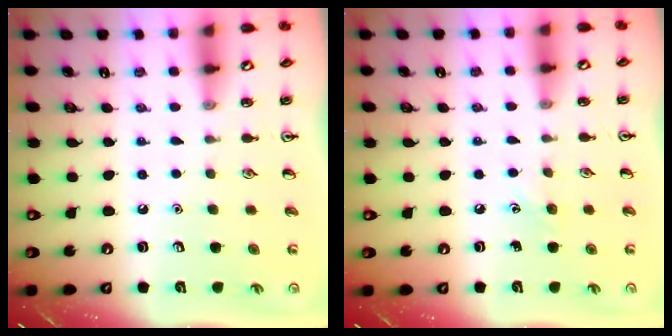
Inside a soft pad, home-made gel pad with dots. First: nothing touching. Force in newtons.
{"total": 4.5, "press": 4.2, "slide": 1.6}